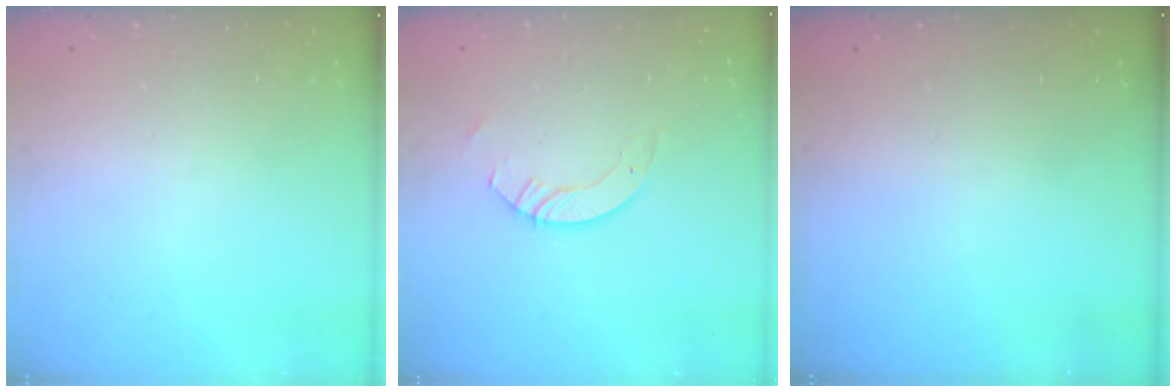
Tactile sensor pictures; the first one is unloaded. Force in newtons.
{"total": 4.8, "press": 4.8, "slide": 0.4}
{"total": 0.0}